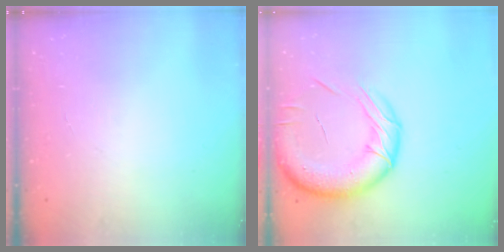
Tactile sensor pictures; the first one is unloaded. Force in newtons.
{"total": 20.3, "press": 19.9, "slide": 4.2}